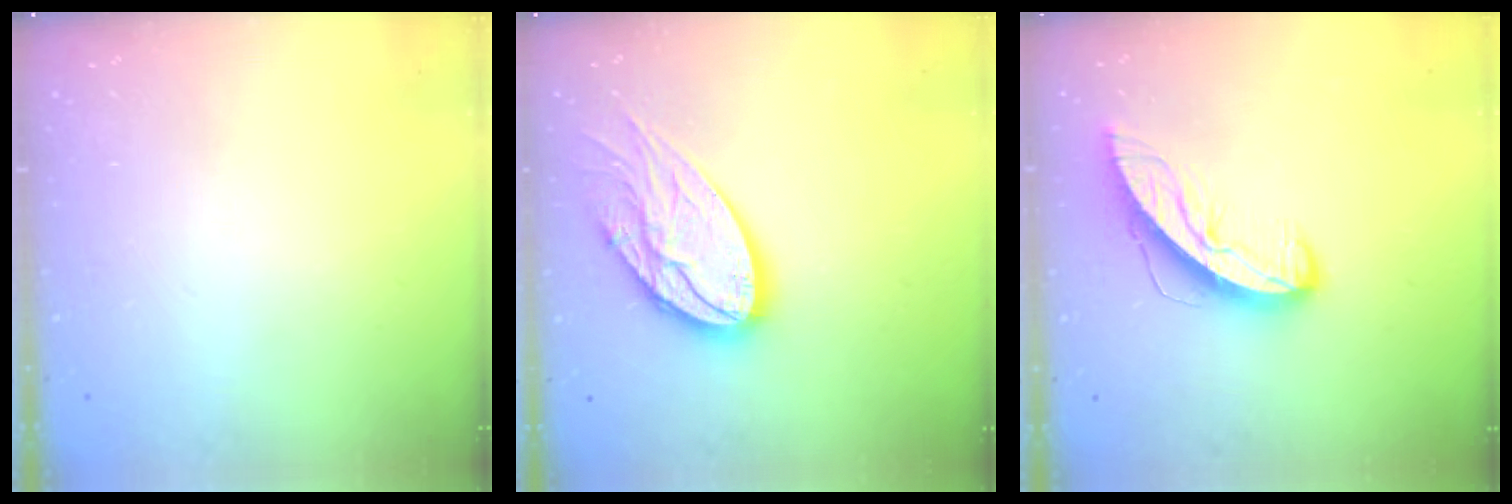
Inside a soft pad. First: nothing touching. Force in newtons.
{"total": 17.3, "press": 17.3, "slide": 1.5}
{"total": 9.1, "press": 9.1, "slide": 0.6}